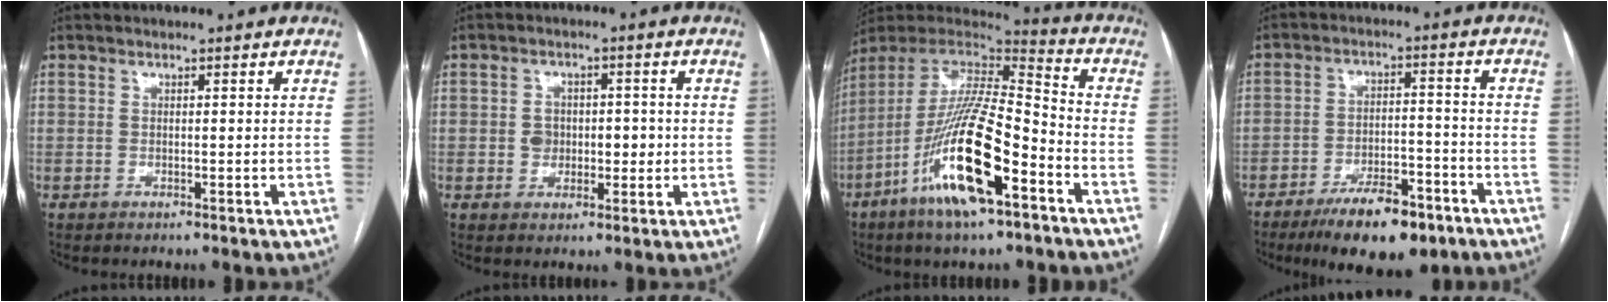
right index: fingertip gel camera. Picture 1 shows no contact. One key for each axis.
{"total": 4.5, "fx": -0.2, "fy": 3.5, "fz": 2.9, "tx": -0.038, "ty": 0.020, "tz": 0.005}
{"total": 20.4, "fx": -9.4, "fy": 3.8, "fz": 17.7, "tx": -0.359, "ty": -0.025, "tz": -0.169}
{"total": 11.9, "fx": -8.1, "fy": 4.2, "fz": 7.6, "tx": -0.117, "ty": 0.001, "tz": -0.129}